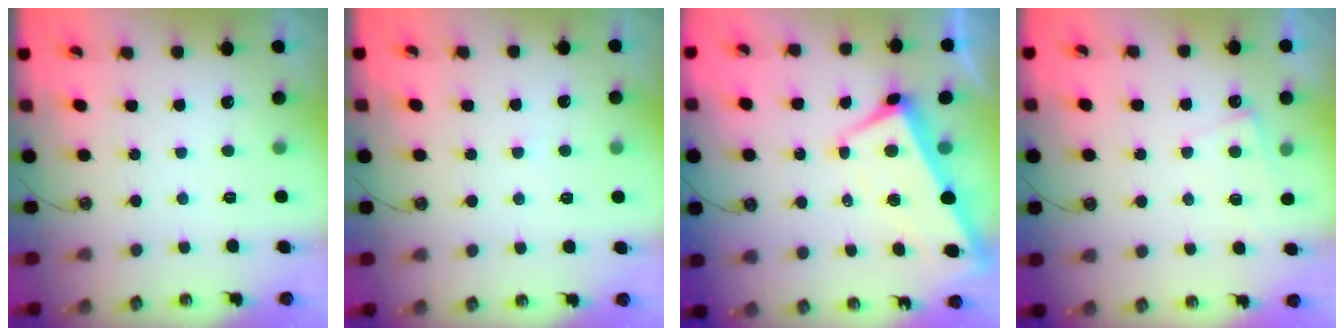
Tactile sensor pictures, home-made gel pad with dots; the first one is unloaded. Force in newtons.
{"total": 1.4, "press": 1.4, "slide": 0.3}
{"total": 1.1, "press": 0.2, "slide": 1.1}
{"total": 4.7, "press": 4.7, "slide": 0.2}